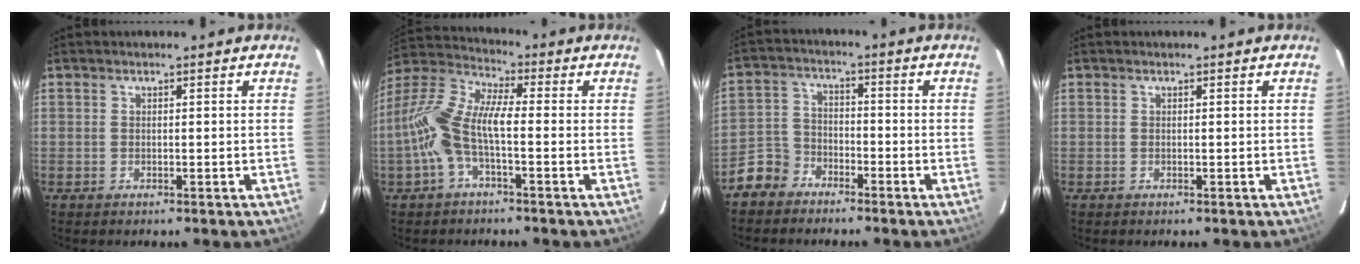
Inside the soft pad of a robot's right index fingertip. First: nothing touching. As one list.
[{"total": 10.6, "force": [-2.5, 3.5, 9.7], "torque": [-0.214, 0.013, -0.053]}, {"total": 6.4, "force": [-4.7, 4.3, 0.8], "torque": [-0.028, 0.021, -0.095]}, {"total": 0.0}]